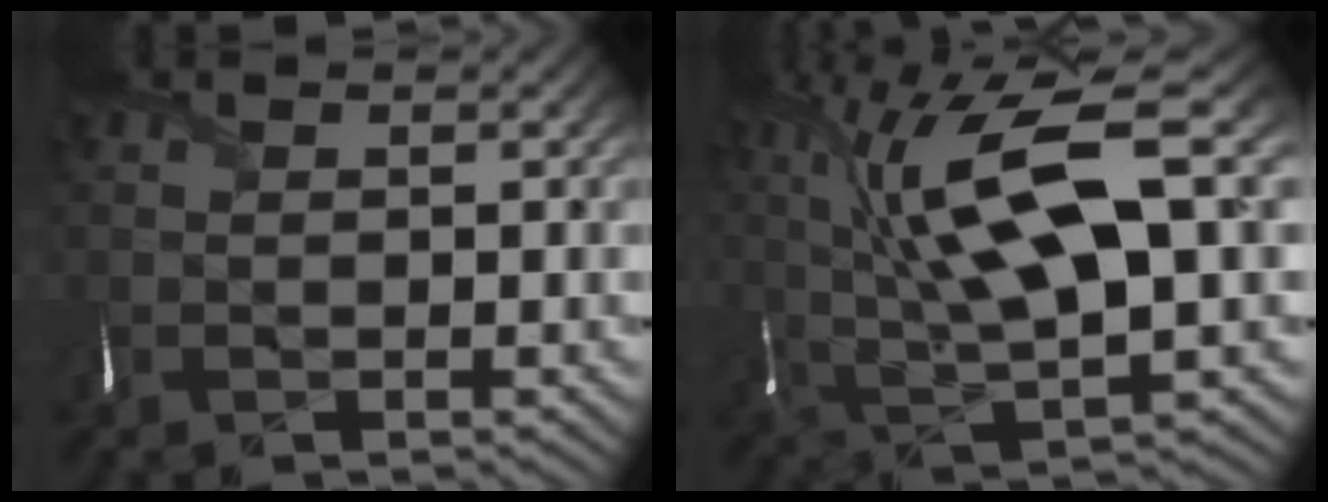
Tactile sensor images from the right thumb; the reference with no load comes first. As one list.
[{"total": 15.8, "force": [4.4, 5.0, 14.3], "torque": [-0.293, 0.011, 0.077]}]